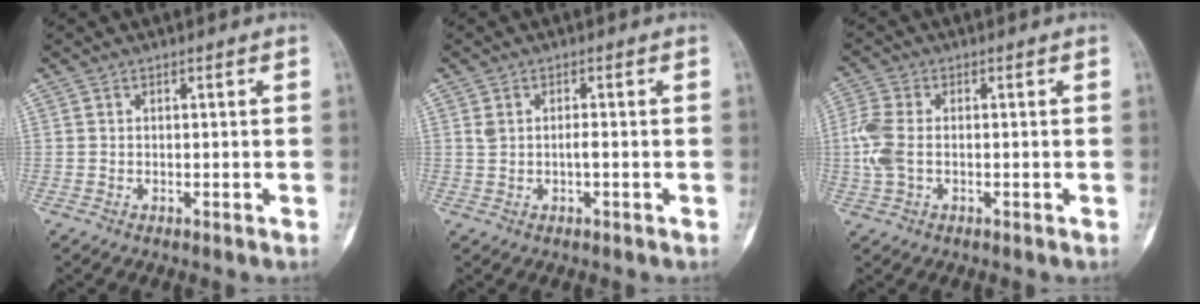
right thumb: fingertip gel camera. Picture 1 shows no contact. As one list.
[{"total": 2.1, "force": [0.1, 0.8, 1.9], "torque": [-0.044, 0.009, 0.009]}, {"total": 6.0, "force": [-0.4, 3.6, 4.8], "torque": [-0.138, 0.008, -0.010]}]